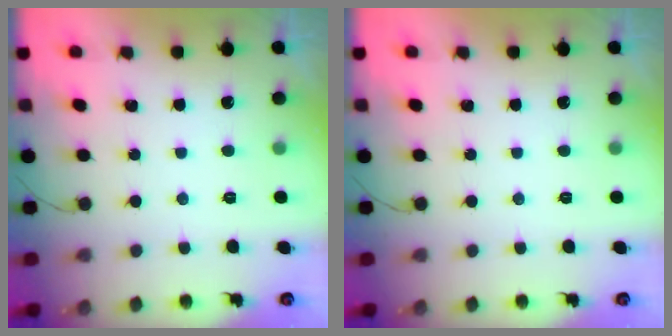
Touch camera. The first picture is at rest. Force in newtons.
{"total": 0.0}